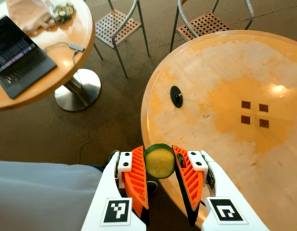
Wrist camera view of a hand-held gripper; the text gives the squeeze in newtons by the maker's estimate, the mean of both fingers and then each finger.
{"total": 8.2, "left": 7.9, "right": 8.5}